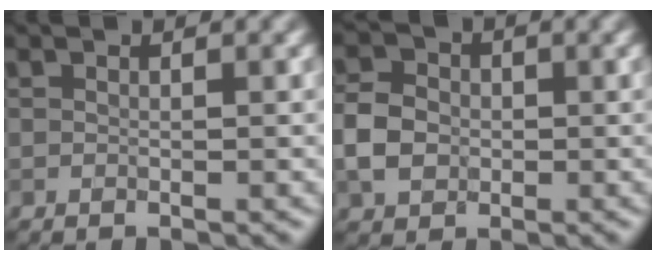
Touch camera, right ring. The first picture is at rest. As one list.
[{"total": 3.9, "force": [-0.7, 3.2, 2.1], "torque": [-0.046, 0.004, -0.019]}]